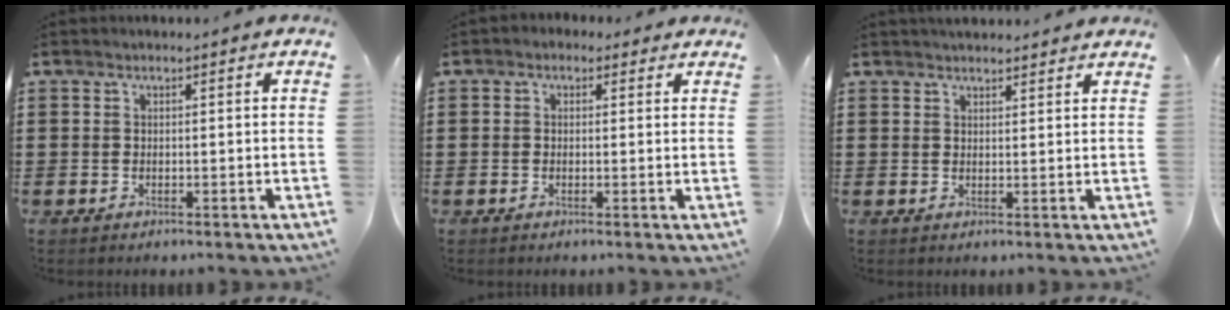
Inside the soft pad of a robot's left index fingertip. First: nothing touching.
{"total": 1.3, "force": [0.5, 1.1, 0.4], "torque": [-0.012, 0.006, 0.008]}
{"total": 2.0, "force": [2.0, 0.2, 0.1], "torque": [-0.006, 0.001, 0.038]}